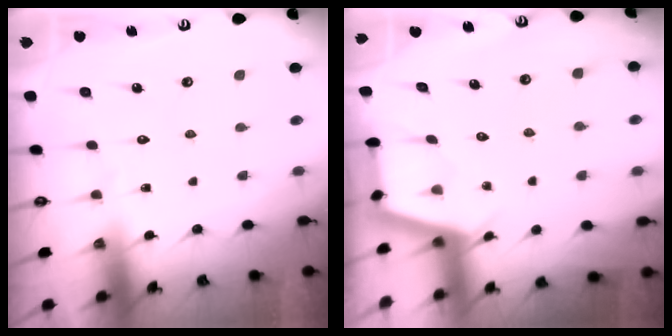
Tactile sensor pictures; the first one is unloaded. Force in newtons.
{"total": 2.8, "press": 2.8, "slide": 0.3}